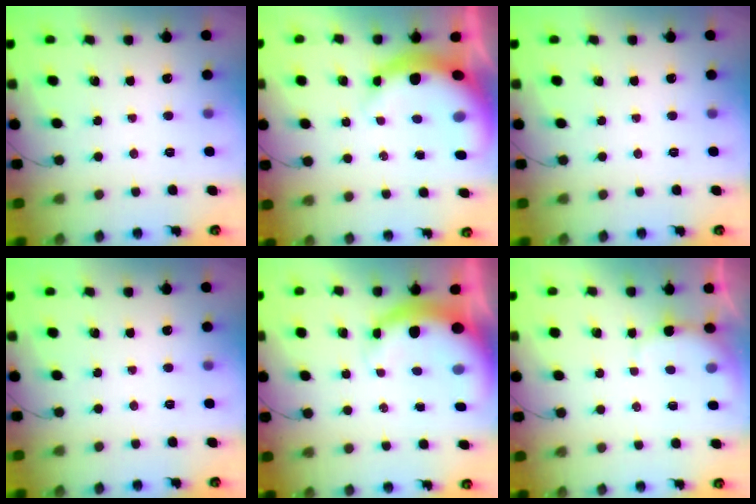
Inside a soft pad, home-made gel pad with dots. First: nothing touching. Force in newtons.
{"total": 10.5, "press": 10.2, "slide": 2.2}
{"total": 0.0}
{"total": 0.0}
{"total": 6.9, "press": 6.7, "slide": 1.6}
{"total": 2.8, "press": 2.7, "slide": 0.7}